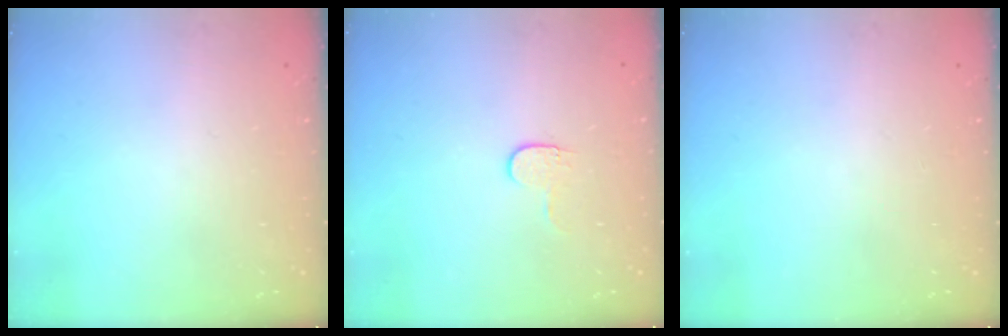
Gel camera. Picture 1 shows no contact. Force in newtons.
{"total": 3.6, "press": 3.6, "slide": 0.4}
{"total": 0.0}